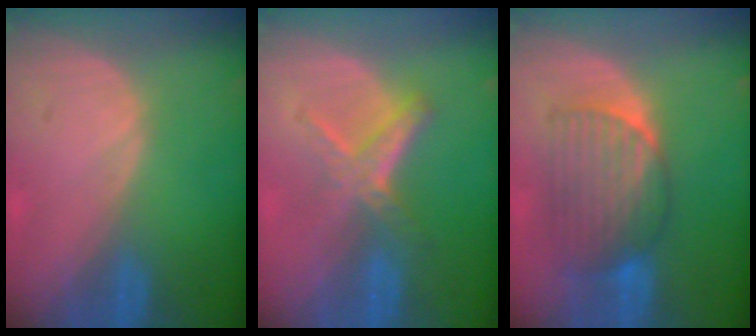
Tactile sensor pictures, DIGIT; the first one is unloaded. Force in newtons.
{"total": 5.2, "press": 5.1, "slide": 0.8}
{"total": 7.4, "press": 7.3, "slide": 0.9}